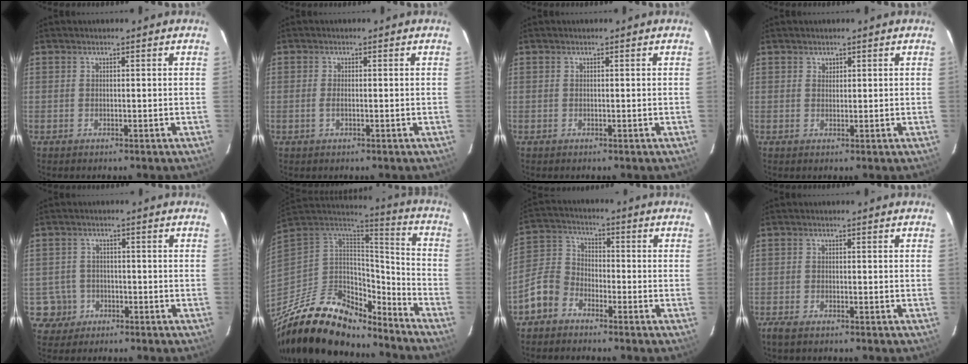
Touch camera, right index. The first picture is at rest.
{"total": 1.5, "force": [-0.4, 0.5, 1.3], "torque": [-0.029, -0.001, -0.007]}
{"total": 0.0}
{"total": 1.0, "force": [0.6, 0.8, 0.1], "torque": [0.001, 0.004, 0.009]}
{"total": 3.9, "force": [-1.3, 3.7, -0.1], "torque": [-0.005, 0.018, -0.020]}
{"total": 26.5, "force": [-19.3, 10.9, 14.4], "torque": [-0.293, -0.017, -0.317]}
{"total": 8.2, "force": [-5.1, 5.7, 3.1], "torque": [-0.080, 0.030, -0.111]}
{"total": 2.6, "force": [-1.8, 0.6, 1.8], "torque": [-0.045, -0.010, -0.035]}